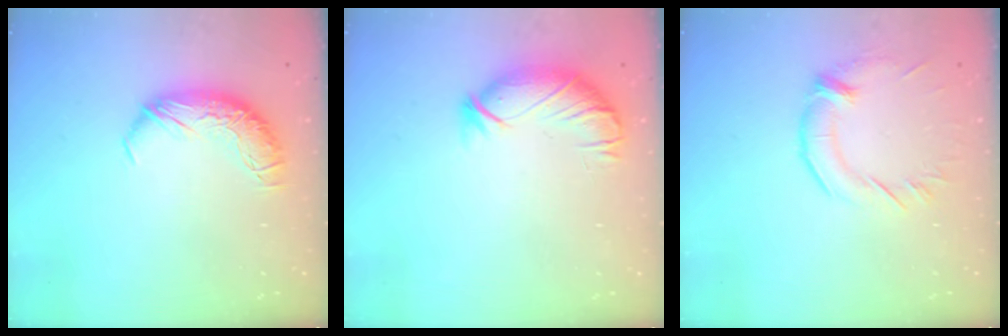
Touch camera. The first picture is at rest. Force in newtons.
{"total": 3.7, "press": 3.2, "slide": 1.8}
{"total": 1.5, "press": 0.4, "slide": 1.4}